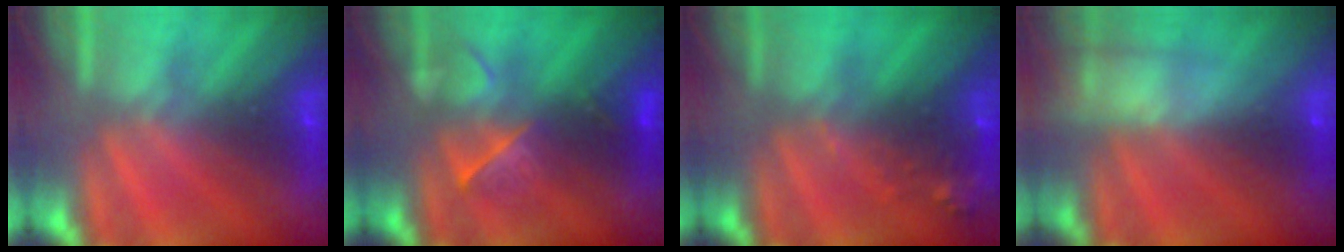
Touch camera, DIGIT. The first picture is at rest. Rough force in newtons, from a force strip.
{"total": 2.6}
{"total": 6.6}
{"total": 5.8}